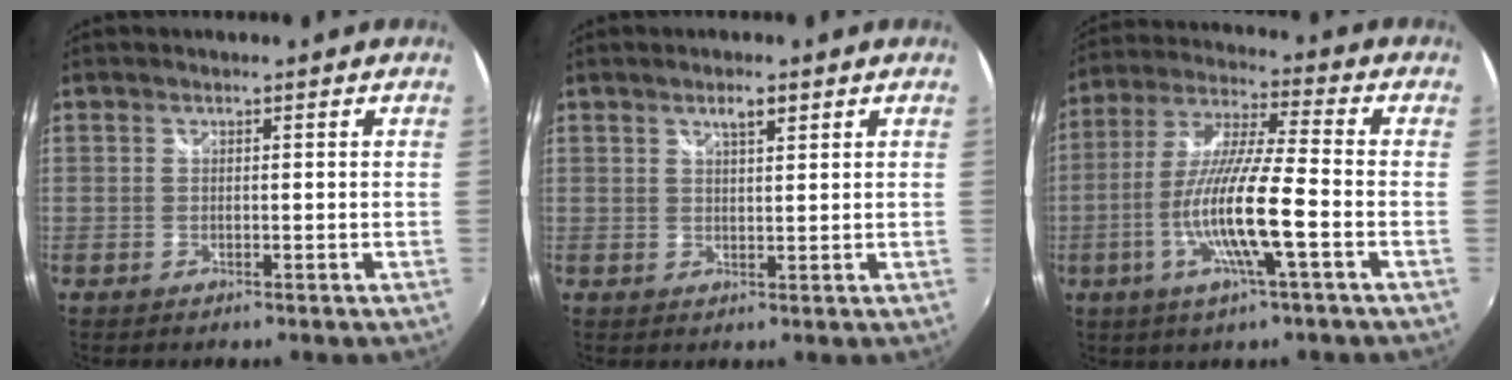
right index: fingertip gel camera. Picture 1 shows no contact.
{"total": 2.7, "force": [1.7, 0.8, 2.0], "torque": [-0.030, 0.005, 0.029]}
{"total": 14.2, "force": [-4.7, 0.7, 13.4], "torque": [-0.263, -0.009, -0.090]}